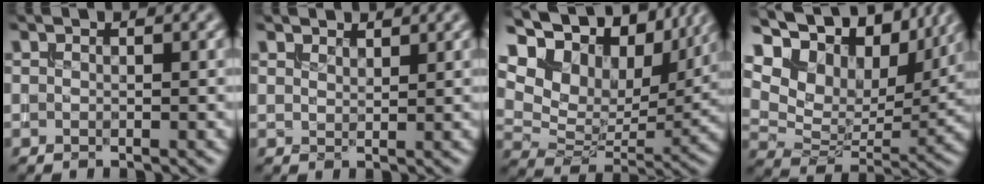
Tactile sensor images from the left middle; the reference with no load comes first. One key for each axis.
{"total": 1.6, "fx": 1.5, "fy": 0.4, "fz": 0.3, "tx": -0.006, "ty": 0.005, "tz": 0.029}
{"total": 16.6, "fx": 9.1, "fy": 10.5, "fz": 9.1, "tx": -0.206, "ty": 0.047, "tz": 0.169}
{"total": 15.5, "fx": 9.1, "fy": 9.3, "fz": 8.4, "tx": -0.191, "ty": 0.046, "tz": 0.158}